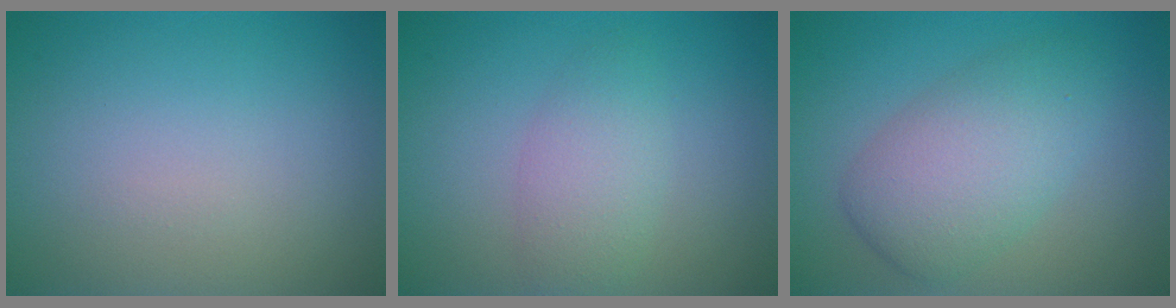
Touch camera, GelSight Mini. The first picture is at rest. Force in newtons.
{"total": 2.8, "press": 2.8, "slide": 0.1}
{"total": 5.6, "press": 5.6, "slide": 0.3}